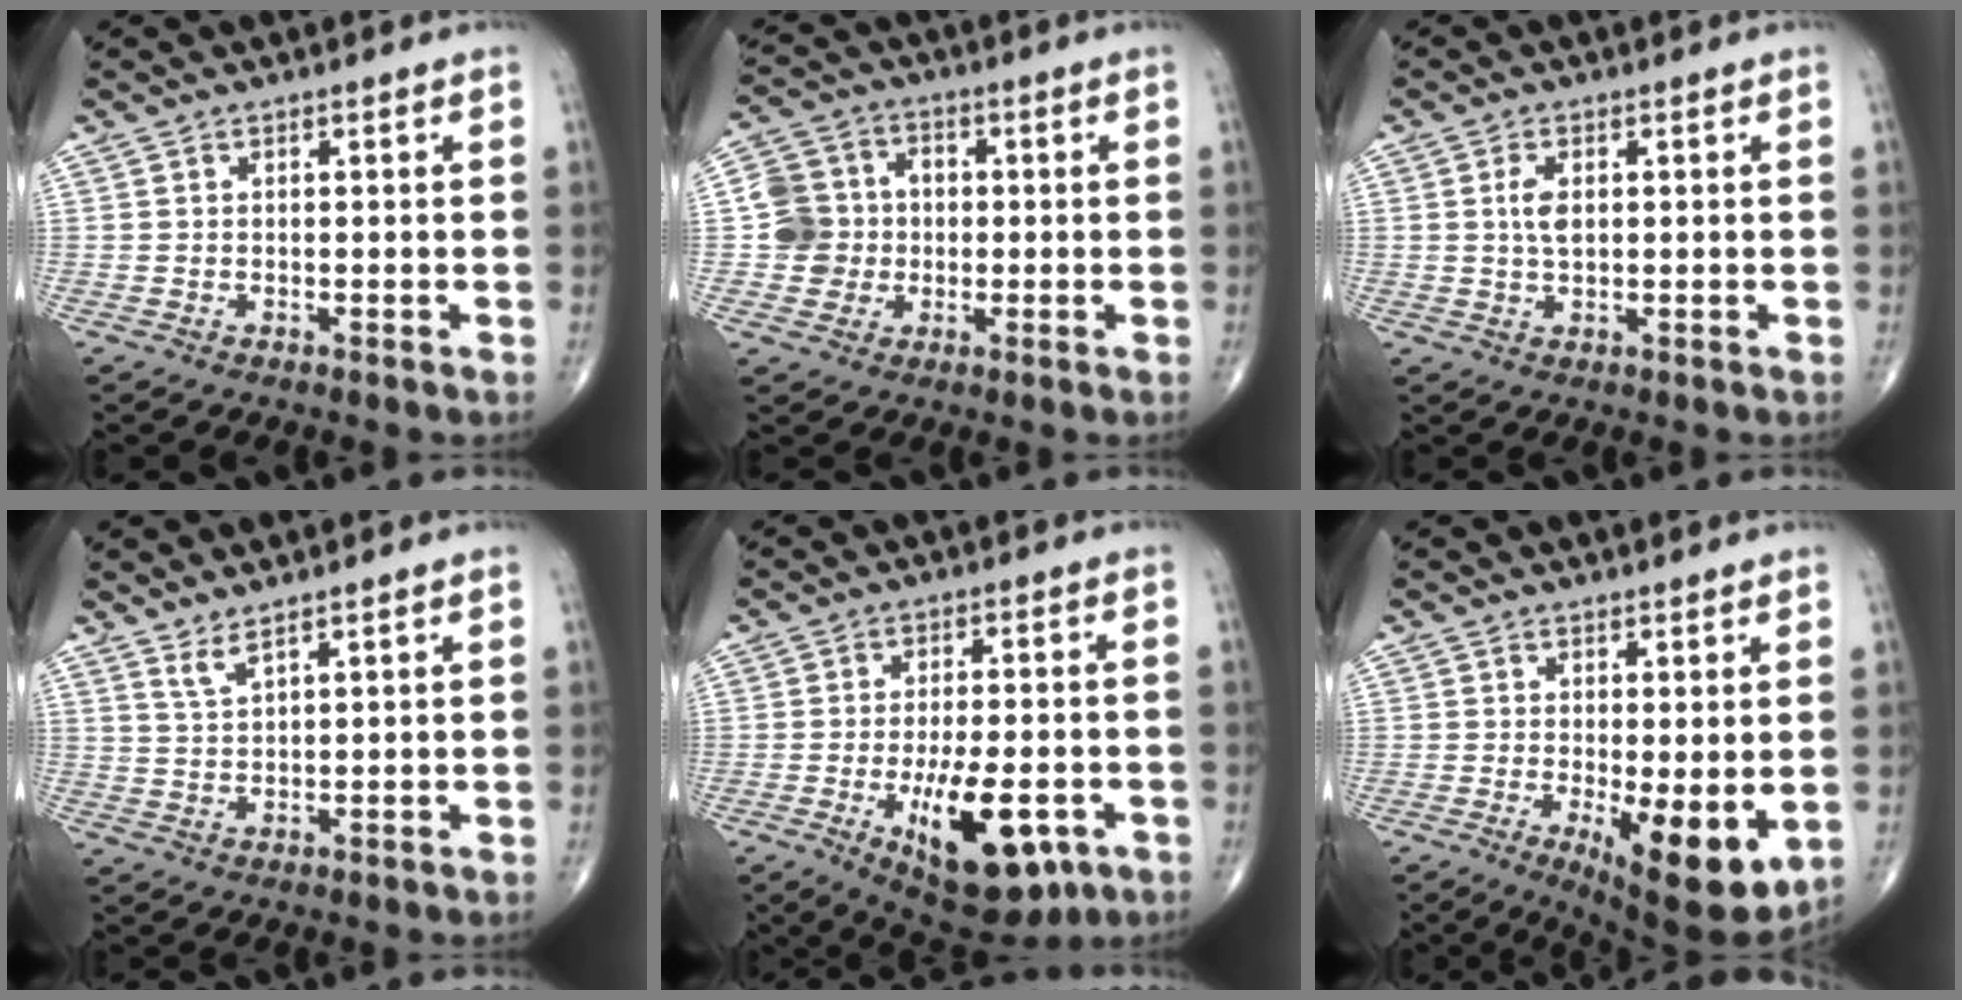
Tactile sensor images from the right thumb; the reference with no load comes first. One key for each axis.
{"total": 8.9, "fx": -0.4, "fy": 8.4, "fz": 2.8, "tx": -0.022, "ty": 0.022, "tz": -0.015}
{"total": 3.4, "fx": 0.6, "fy": 1.8, "fz": 2.9, "tx": -0.055, "ty": -0.003, "tz": 0.011}
{"total": 2.9, "fx": 2.3, "fy": 0.3, "fz": 1.7, "tx": -0.036, "ty": -0.021, "tz": 0.051}
{"total": 15.4, "fx": -5.5, "fy": 6.5, "fz": 12.9, "tx": -0.184, "ty": 0.004, "tz": -0.066}
{"total": 10.7, "fx": -2.0, "fy": 3.4, "fz": 10.0, "tx": -0.137, "ty": -0.027, "tz": -0.019}